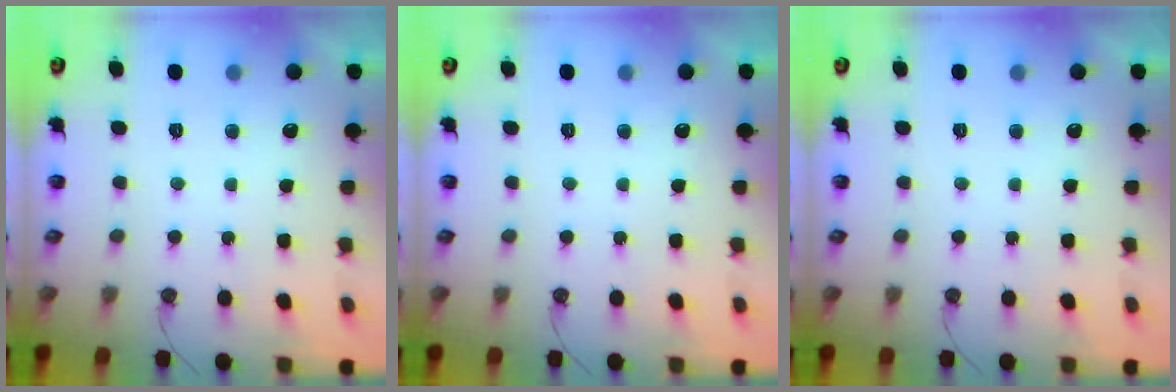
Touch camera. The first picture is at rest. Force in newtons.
{"total": 0.0}
{"total": 0.0}